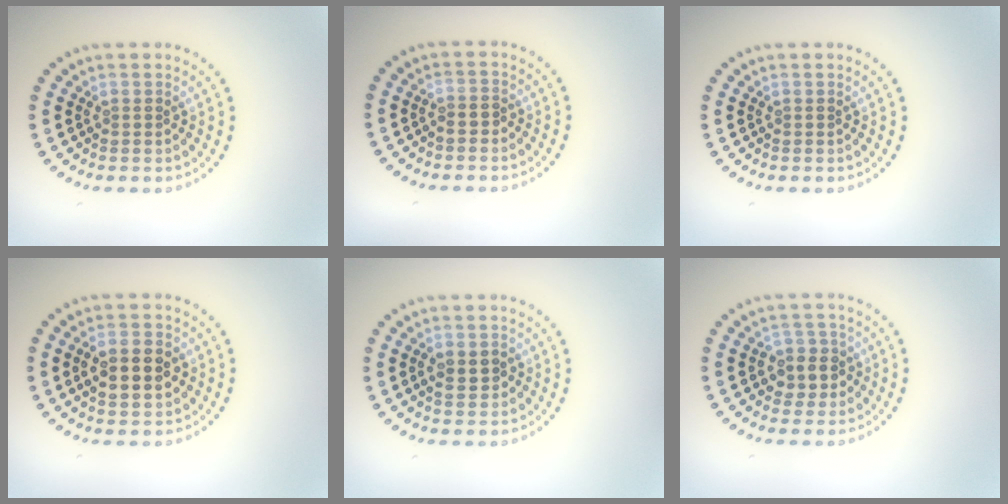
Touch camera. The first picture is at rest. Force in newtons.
{"total": 0.8, "press": 0.6, "slide": 0.5}
{"total": 0.0}
{"total": 4.4, "press": 4.4, "slide": 0.2}
{"total": 2.3, "press": 2.3, "slide": 0.2}
{"total": 2.8, "press": 2.7, "slide": 0.8}